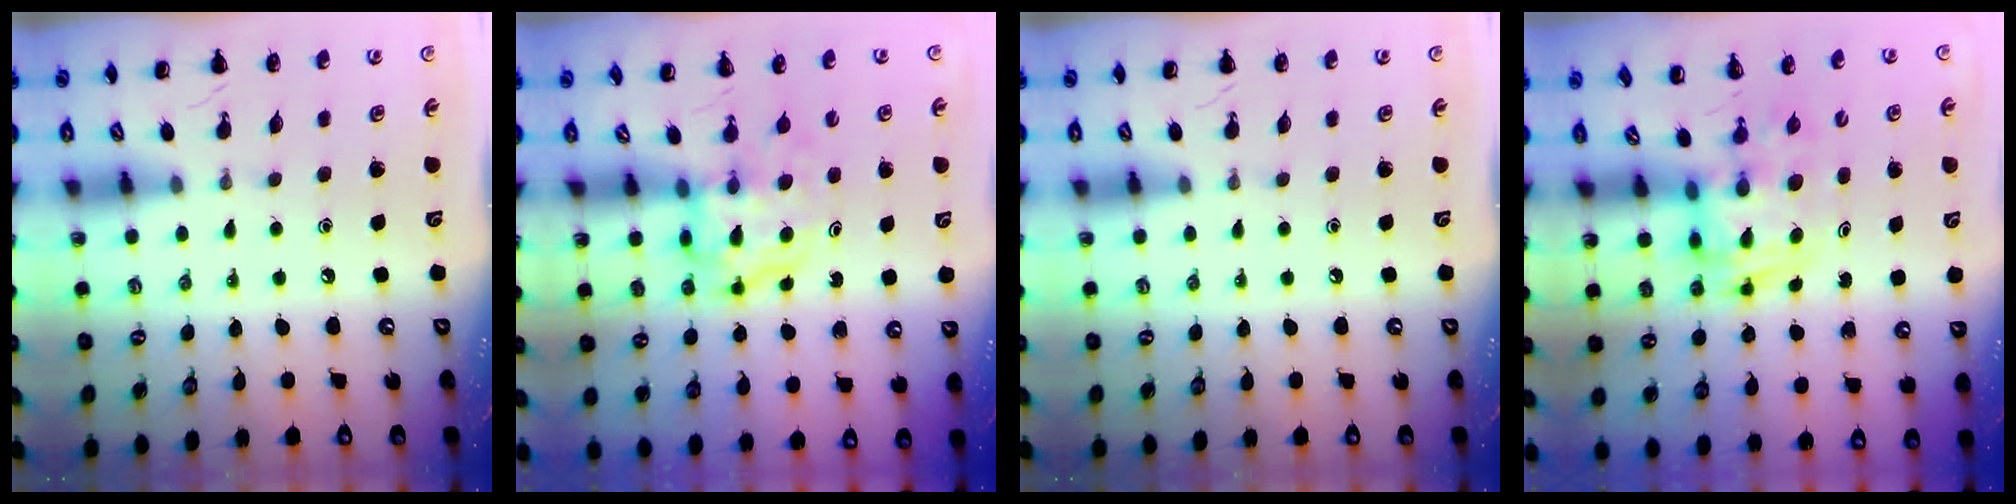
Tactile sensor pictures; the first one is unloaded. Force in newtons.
{"total": 4.0, "press": 4.0, "slide": 0.4}
{"total": 0.0}
{"total": 2.8, "press": 2.8, "slide": 0.5}